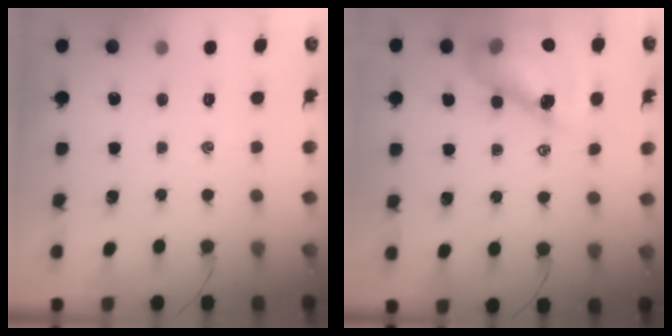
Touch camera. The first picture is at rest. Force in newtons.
{"total": 14.2, "press": 13.5, "slide": 4.3}